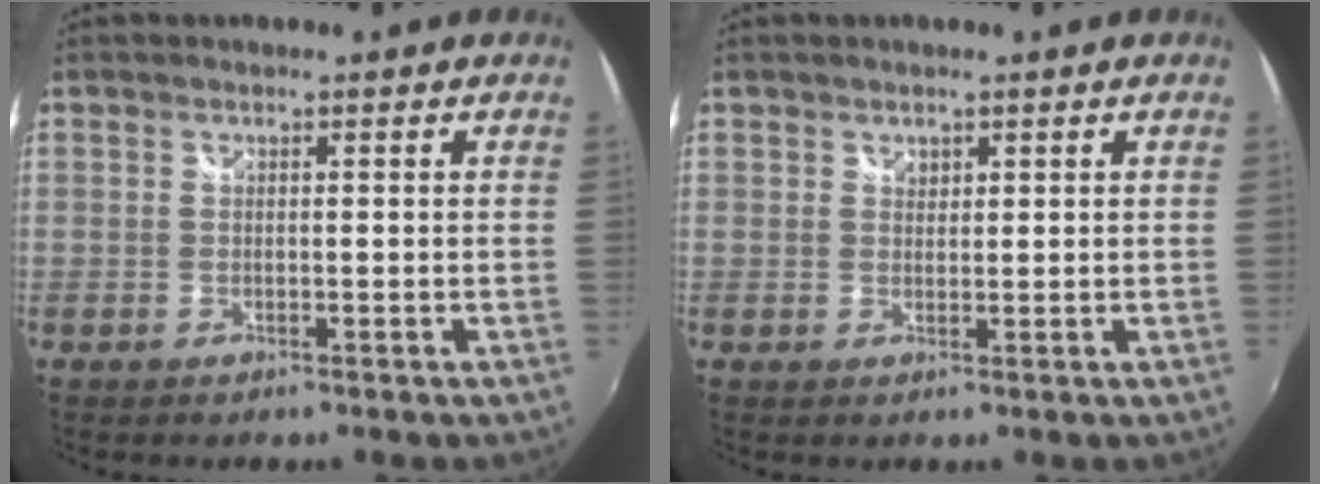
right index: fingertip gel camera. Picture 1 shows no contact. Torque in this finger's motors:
{"motor_torque": [0.00, 0.00, 0.00, 0.01]}